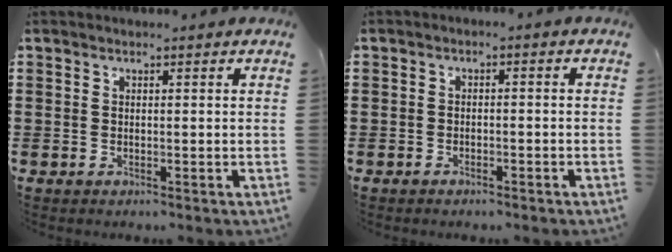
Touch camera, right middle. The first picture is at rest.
{"total": 0.6, "force": [-0.5, 0.2, 0.2], "torque": [-0.005, -0.002, -0.010]}